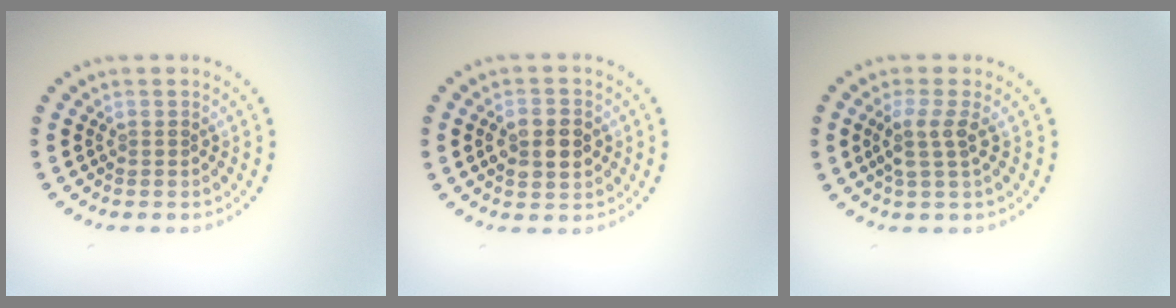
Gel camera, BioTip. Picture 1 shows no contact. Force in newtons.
{"total": 3.9, "press": 3.9, "slide": 0.2}
{"total": 2.4, "press": 1.9, "slide": 1.5}